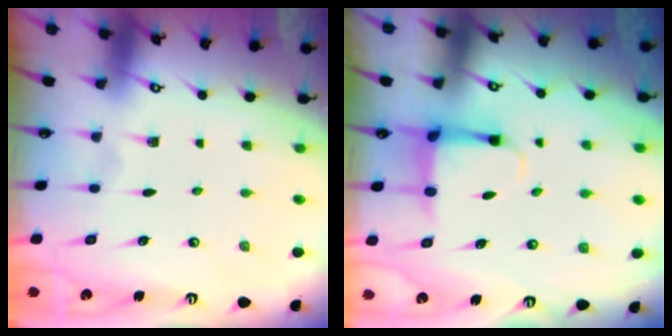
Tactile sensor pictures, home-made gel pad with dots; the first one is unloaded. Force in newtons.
{"total": 4.2, "press": 4.1, "slide": 1.0}